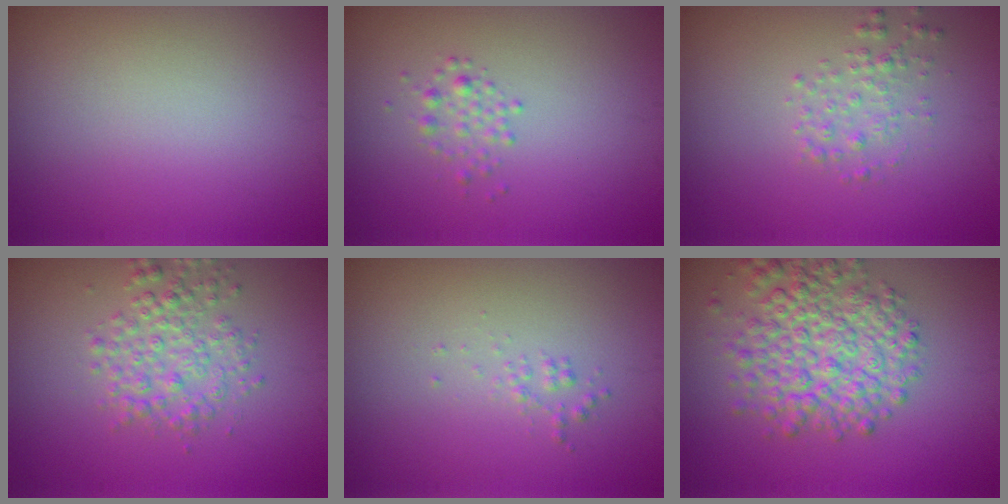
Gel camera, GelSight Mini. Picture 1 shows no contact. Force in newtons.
{"total": 1.4, "press": 1.4, "slide": 0.1}
{"total": 1.6, "press": 1.6, "slide": 0.0}
{"total": 3.2, "press": 3.2, "slide": 0.1}
{"total": 0.7, "press": 0.7, "slide": 0.0}
{"total": 6.5, "press": 6.5, "slide": 0.2}